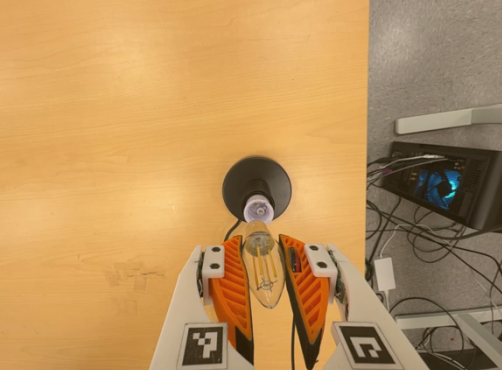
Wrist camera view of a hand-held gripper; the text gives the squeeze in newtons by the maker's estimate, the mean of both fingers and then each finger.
{"total": 21.3, "left": 23.7, "right": 19.0}